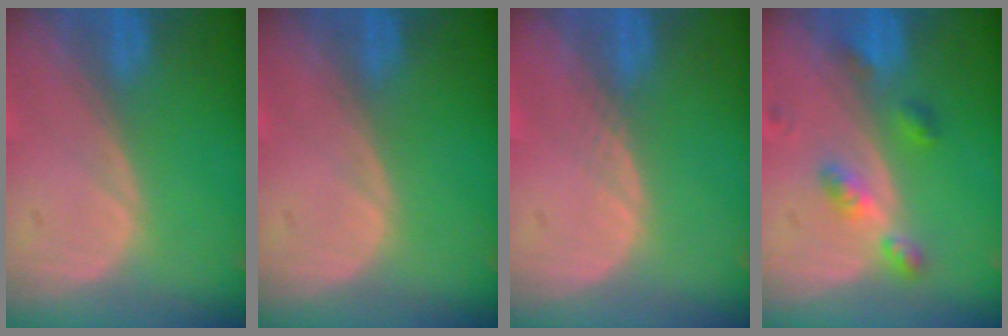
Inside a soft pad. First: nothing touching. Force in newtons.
{"total": 0.0}
{"total": 0.7, "press": 0.6, "slide": 0.3}
{"total": 4.6, "press": 4.1, "slide": 1.9}